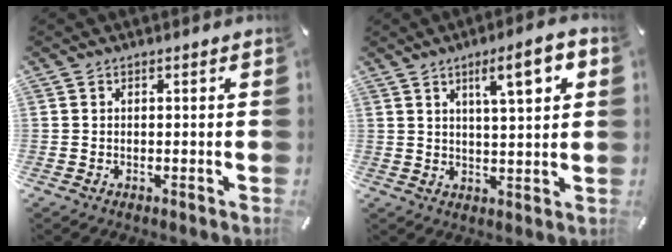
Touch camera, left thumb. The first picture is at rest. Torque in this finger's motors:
{"motor_torque": [1.51, 1.67, 1.03, -1.03, 0.34]}